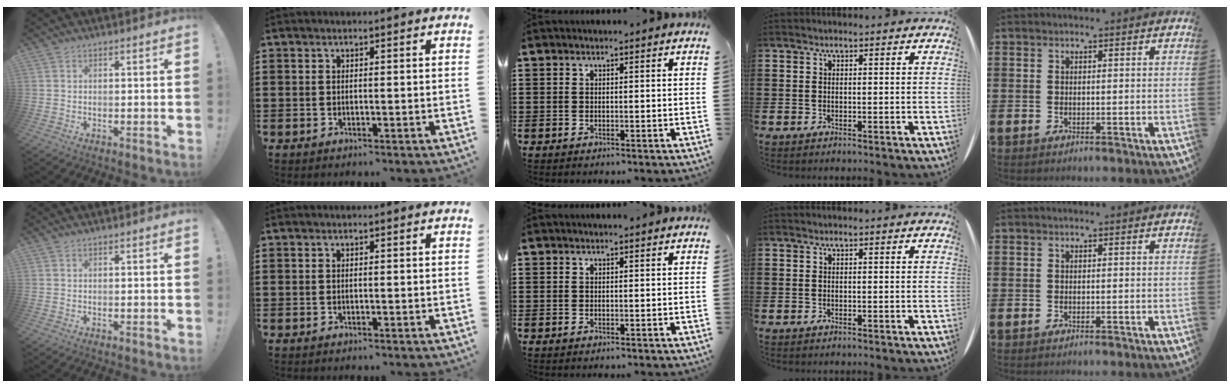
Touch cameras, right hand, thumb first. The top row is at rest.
{}